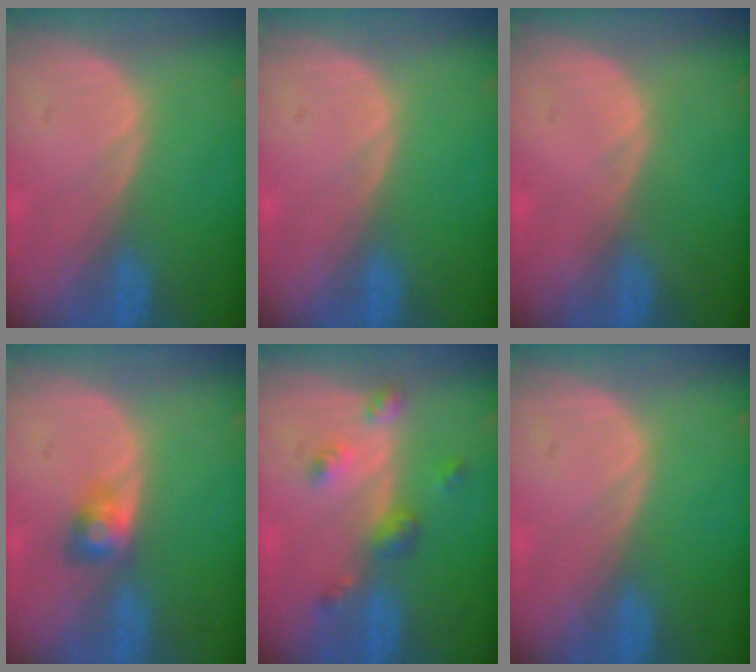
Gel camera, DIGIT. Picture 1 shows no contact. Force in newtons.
{"total": 0.0}
{"total": 0.0}
{"total": 2.7, "press": 2.7, "slide": 0.1}
{"total": 4.8, "press": 4.3, "slide": 2.3}
{"total": 0.0}